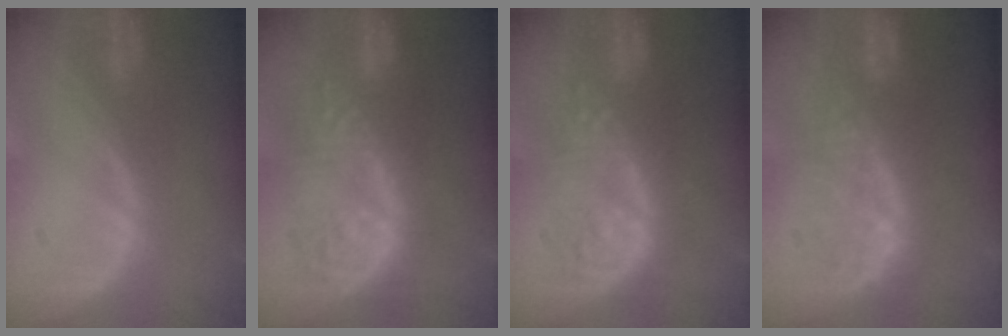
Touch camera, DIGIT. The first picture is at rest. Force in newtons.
{"total": 10.3, "press": 10.3, "slide": 0.5}
{"total": 9.1, "press": 9.0, "slide": 1.6}
{"total": 8.1, "press": 8.0, "slide": 0.7}